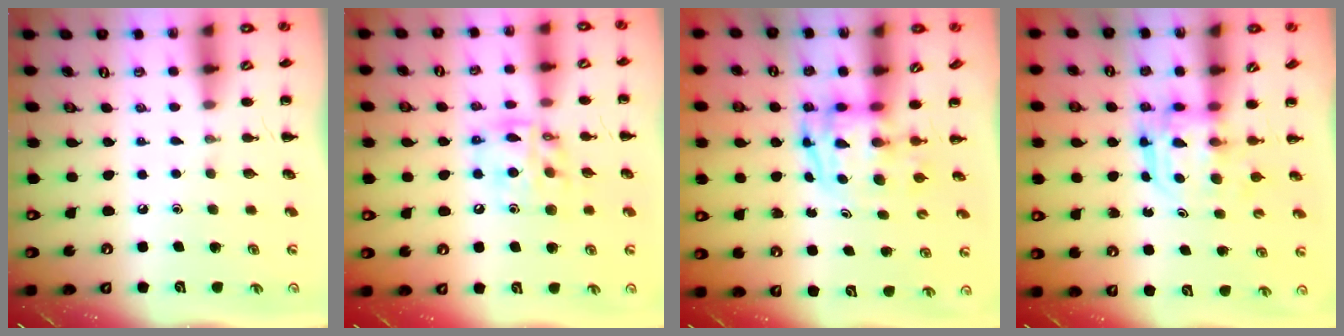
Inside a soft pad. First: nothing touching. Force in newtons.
{"total": 13.6, "press": 13.3, "slide": 3.0}
{"total": 3.8, "press": 3.7, "slide": 0.5}
{"total": 3.2, "press": 3.2, "slide": 0.2}